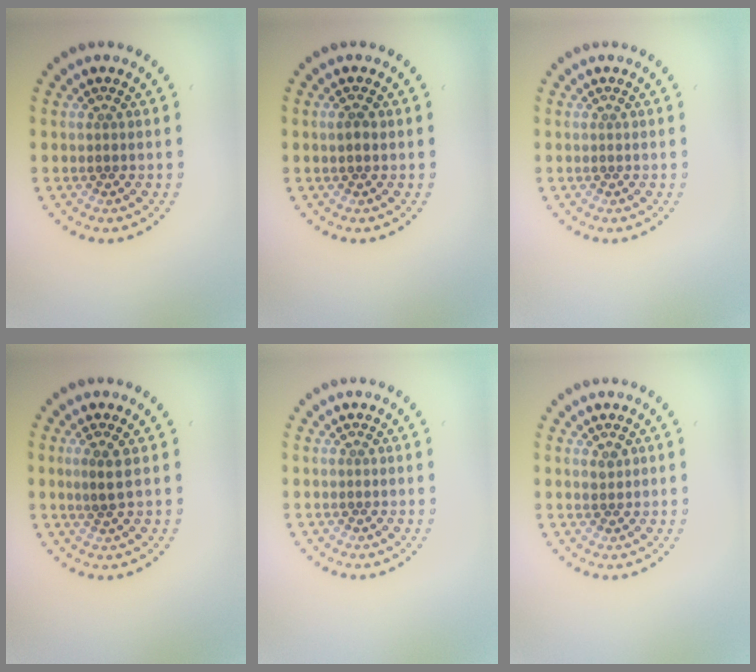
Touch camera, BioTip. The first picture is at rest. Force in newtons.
{"total": 1.1, "press": 1.1, "slide": 0.1}
{"total": 0.0}
{"total": 1.8, "press": 1.5, "slide": 0.9}
{"total": 0.0}
{"total": 0.8, "press": 0.7, "slide": 0.3}